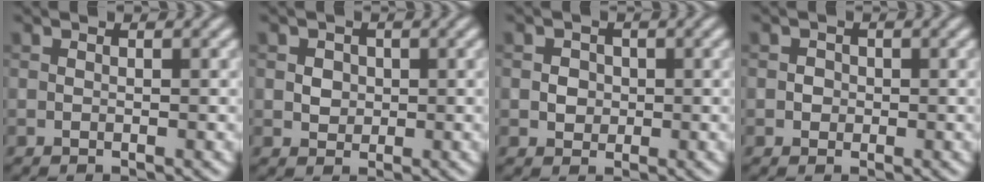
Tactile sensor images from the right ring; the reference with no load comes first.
{"total": 1.8, "force": [0.3, 1.6, 0.8], "torque": [-0.011, 0.003, 0.005]}
{"total": 1.9, "force": [0.1, 1.7, 0.8], "torque": [-0.003, 0.003, 0.001]}
{"total": 1.0, "force": [-0.1, 0.9, 0.3], "torque": [0.003, 0.000, -0.003]}